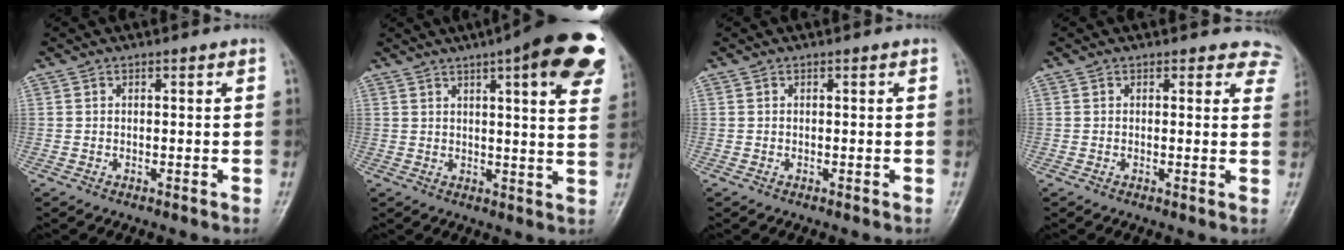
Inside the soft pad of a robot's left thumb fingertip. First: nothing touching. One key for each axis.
{"total": 20.2, "fx": 10.6, "fy": 4.8, "fz": 16.5, "tx": -0.199, "ty": -0.020, "tz": 0.124}
{"total": 0.0}
{"total": 5.2, "fx": 4.6, "fy": 2.5, "fz": 0.2, "tx": 0.046, "ty": -0.018, "tz": 0.020}